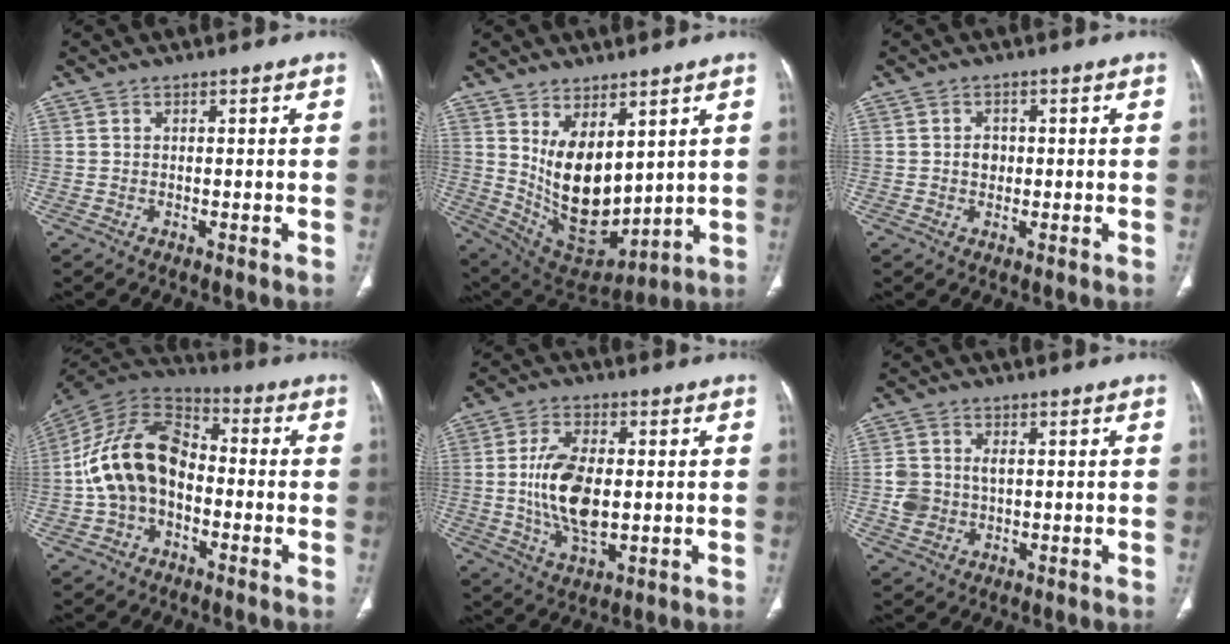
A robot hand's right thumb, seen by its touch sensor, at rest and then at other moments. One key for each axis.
{"total": 14.9, "fx": 3.9, "fy": 8.2, "fz": 11.8, "tx": -0.176, "ty": -0.039, "tz": 0.104}
{"total": 2.3, "fx": 0.0, "fy": 2.0, "fz": 1.2, "tx": -0.007, "ty": 0.004, "tz": 0.000}
{"total": 16.4, "fx": -2.3, "fy": 11.1, "fz": 11.8, "tx": -0.213, "ty": 0.044, "tz": -0.050}
{"total": 12.4, "fx": -0.2, "fy": 6.5, "fz": 10.6, "tx": -0.200, "ty": -0.005, "tz": 0.002}
{"total": 5.5, "fx": 0.2, "fy": 4.3, "fz": 3.4, "tx": -0.061, "ty": 0.005, "tz": 0.010}